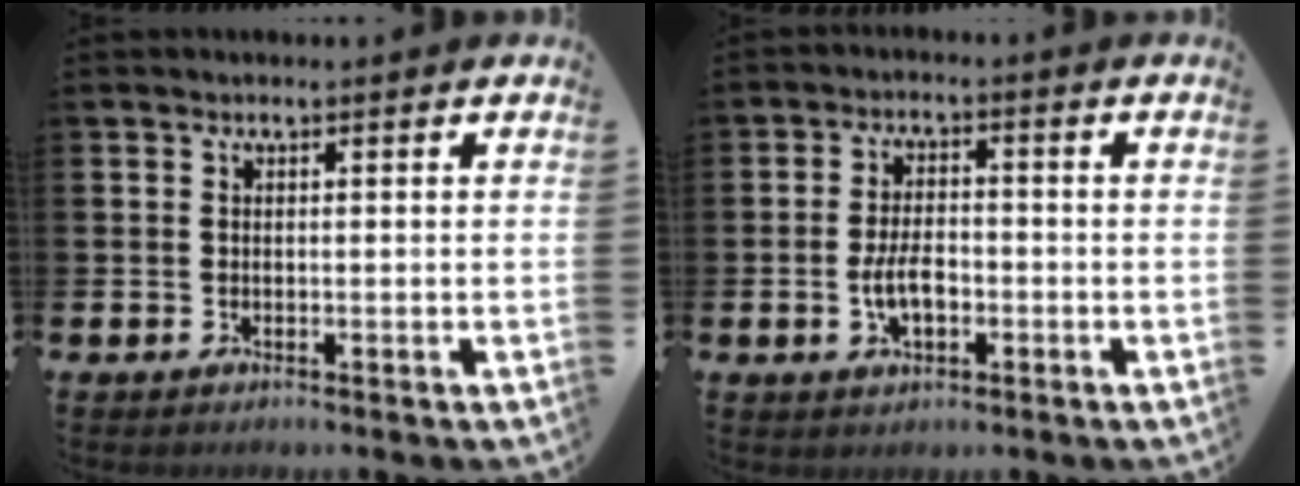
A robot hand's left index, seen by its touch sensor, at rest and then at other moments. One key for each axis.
{"total": 4.5, "fx": -1.1, "fy": 2.4, "fz": 3.7, "tx": -0.053, "ty": 0.002, "tz": -0.021}